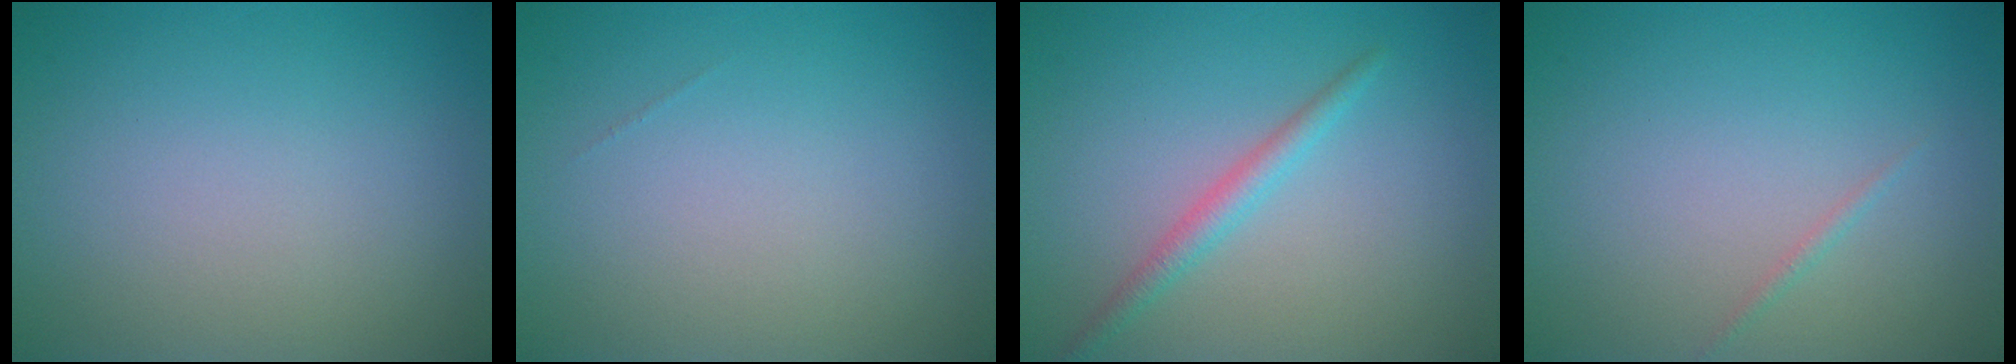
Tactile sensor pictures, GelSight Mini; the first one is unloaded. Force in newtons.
{"total": 0.0}
{"total": 1.9, "press": 1.9, "slide": 0.1}
{"total": 0.5, "press": 0.5, "slide": 0.0}